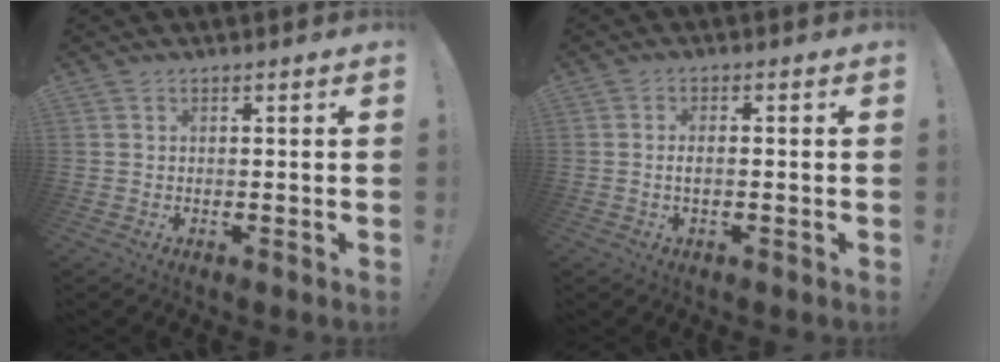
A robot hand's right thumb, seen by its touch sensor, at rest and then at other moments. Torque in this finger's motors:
{"motor_torque": [-0.06, -0.05, -0.19, 0.25, -0.07]}